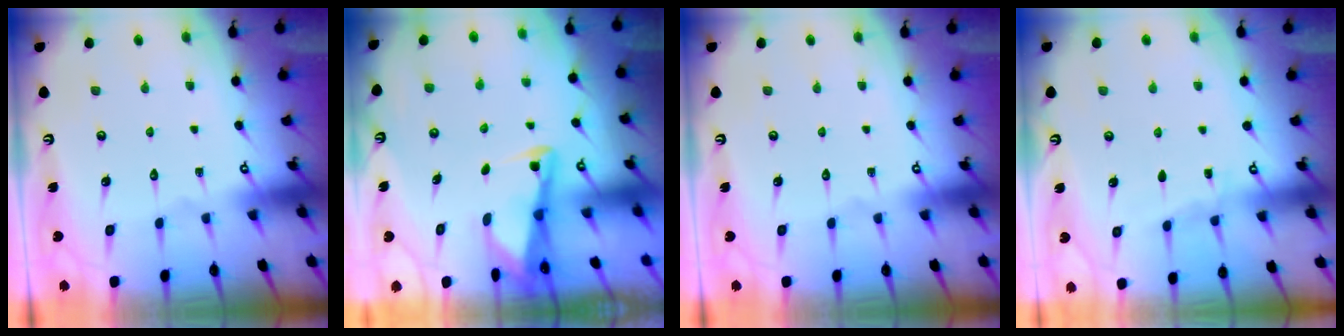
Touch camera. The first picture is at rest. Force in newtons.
{"total": 2.9, "press": 2.8, "slide": 0.4}
{"total": 0.0}
{"total": 3.5, "press": 3.5, "slide": 0.5}